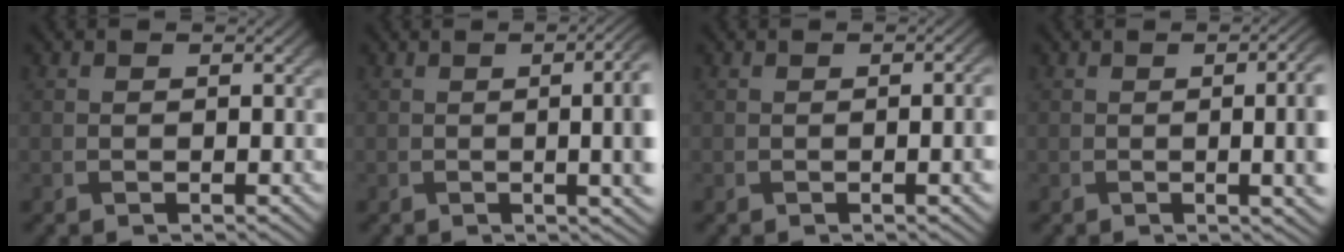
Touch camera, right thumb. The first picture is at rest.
{"total": 10.1, "force": [0.3, 4.0, 9.3], "torque": [-0.081, 0.019, -0.007]}
{"total": 3.5, "force": [-0.4, 0.9, 3.4], "torque": [-0.045, 0.002, -0.004]}
{"total": 9.3, "force": [-0.2, 3.6, 8.6], "torque": [-0.080, 0.010, -0.007]}